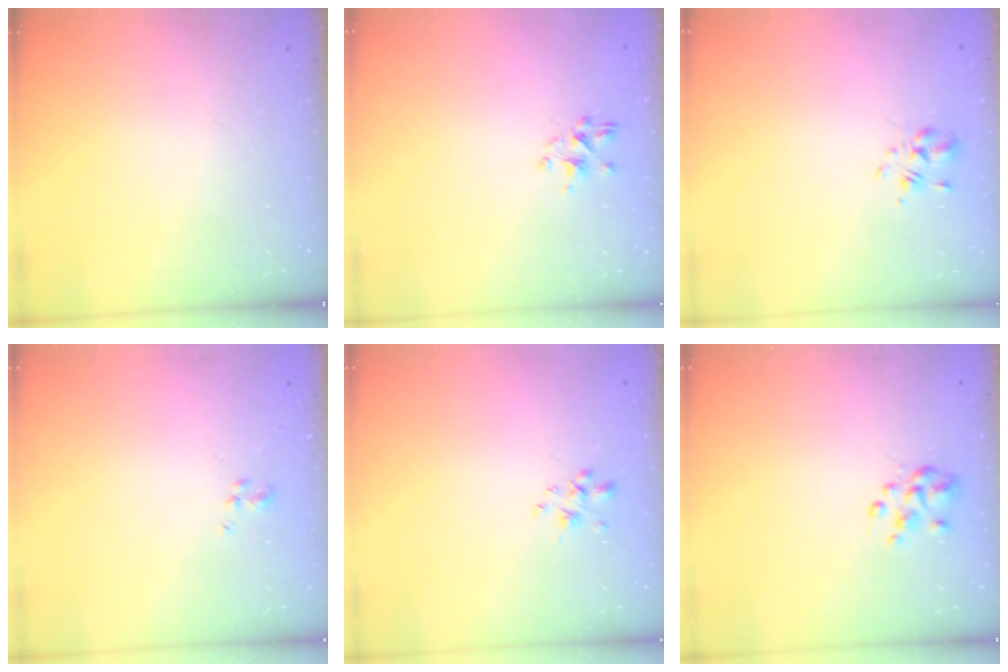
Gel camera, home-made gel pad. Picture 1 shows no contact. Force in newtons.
{"total": 2.2, "press": 2.0, "slide": 0.9}
{"total": 2.0, "press": 1.9, "slide": 0.7}
{"total": 1.3, "press": 1.2, "slide": 0.6}
{"total": 1.7, "press": 1.5, "slide": 0.8}
{"total": 3.5, "press": 3.4, "slide": 0.7}